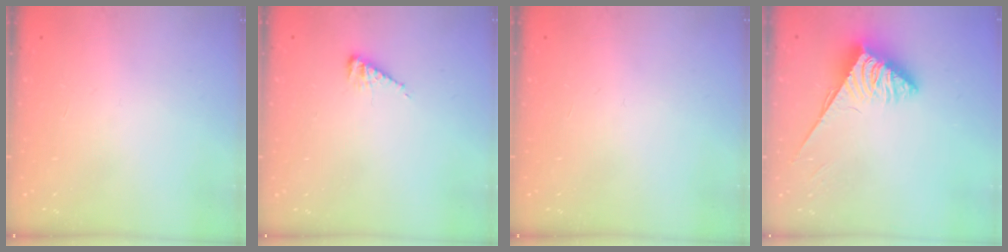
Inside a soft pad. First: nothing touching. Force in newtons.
{"total": 5.3, "press": 5.2, "slide": 0.7}
{"total": 0.0}
{"total": 3.8, "press": 3.8, "slide": 0.6}